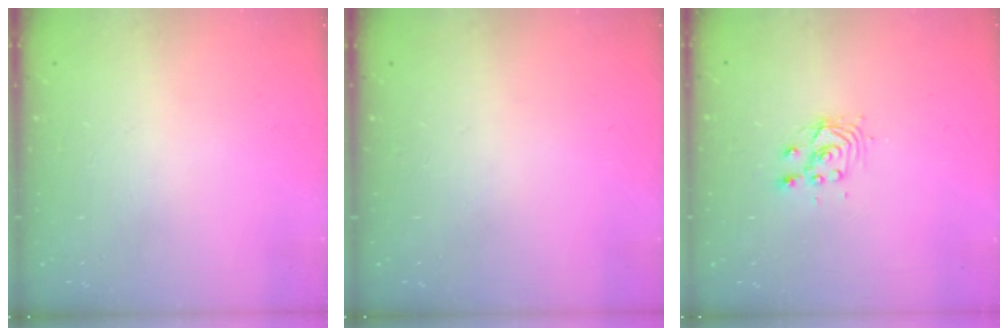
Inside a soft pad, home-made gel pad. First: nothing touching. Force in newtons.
{"total": 0.0}
{"total": 3.6, "press": 3.6, "slide": 0.3}